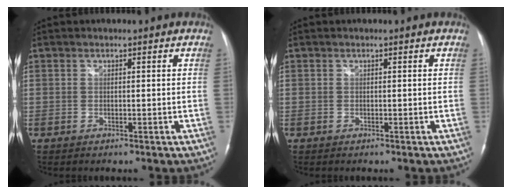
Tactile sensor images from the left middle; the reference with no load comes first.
{"total": 0.0}